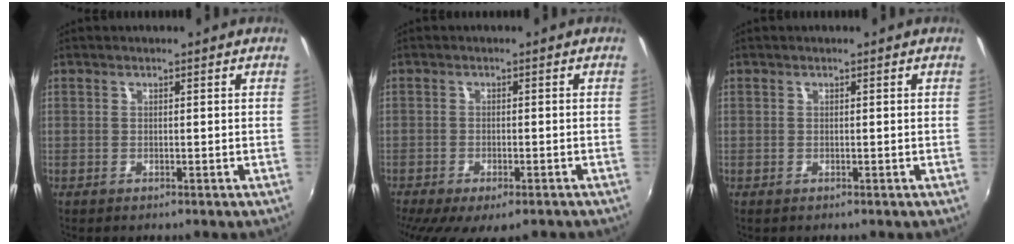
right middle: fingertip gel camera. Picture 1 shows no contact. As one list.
[{"total": 9.9, "force": [-7.1, 3.4, 6.1], "torque": [-0.130, -0.042, -0.106]}, {"total": 0.0}]